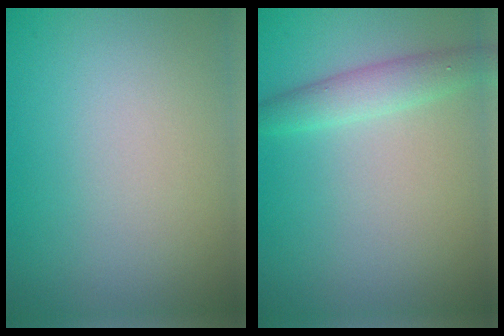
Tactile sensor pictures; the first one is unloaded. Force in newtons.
{"total": 2.6, "press": 2.6, "slide": 0.1}